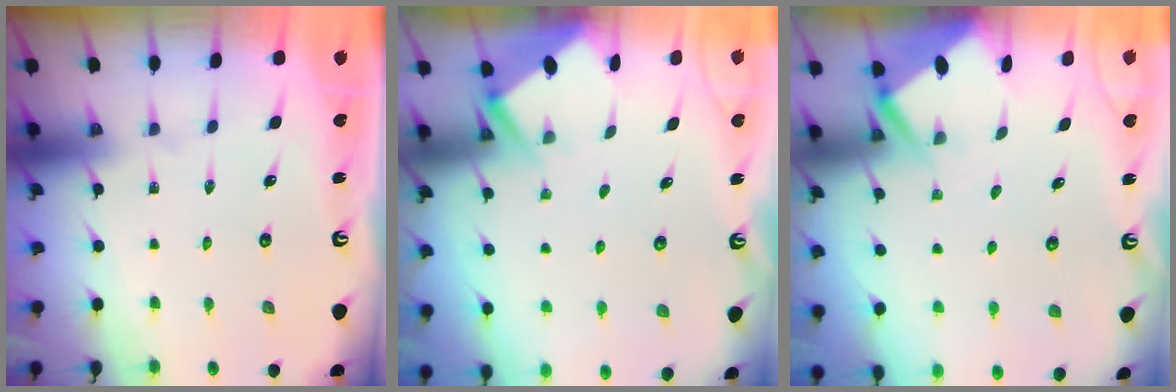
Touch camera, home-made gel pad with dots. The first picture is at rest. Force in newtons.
{"total": 2.8, "press": 2.8, "slide": 0.3}
{"total": 3.6, "press": 3.6, "slide": 0.3}